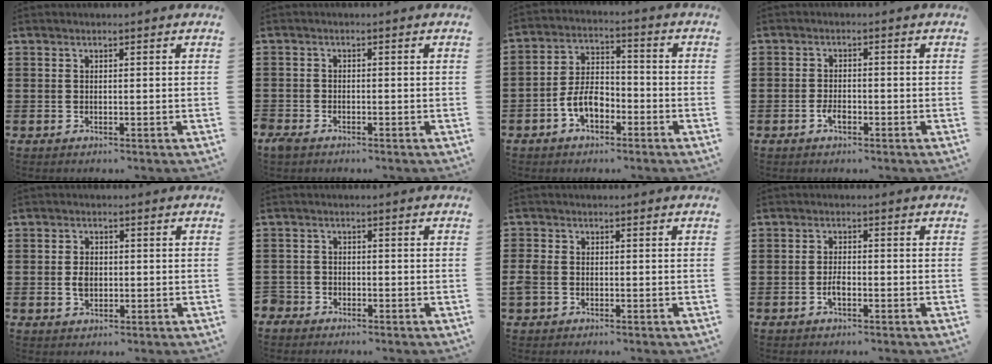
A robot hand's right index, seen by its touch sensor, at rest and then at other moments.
{"total": 1.6, "force": [-1.5, 0.6, 0.3], "torque": [-0.017, -0.001, -0.034]}
{"total": 6.0, "force": [-3.0, 3.6, 3.8], "torque": [-0.093, 0.006, -0.063]}
{"total": 2.1, "force": [-1.1, 0.9, 1.6], "torque": [-0.031, 0.000, -0.019]}
{"total": 2.7, "force": [-0.2, 1.8, 2.1], "torque": [-0.042, 0.002, -0.002]}
{"total": 2.2, "force": [-1.8, 1.3, 0.0], "torque": [-0.013, -0.001, -0.044]}
{"total": 2.3, "force": [-0.8, 1.8, 1.3], "torque": [-0.041, -0.002, -0.021]}
{"total": 2.2, "force": [-1.0, 0.7, 1.7], "torque": [-0.034, -0.001, -0.019]}